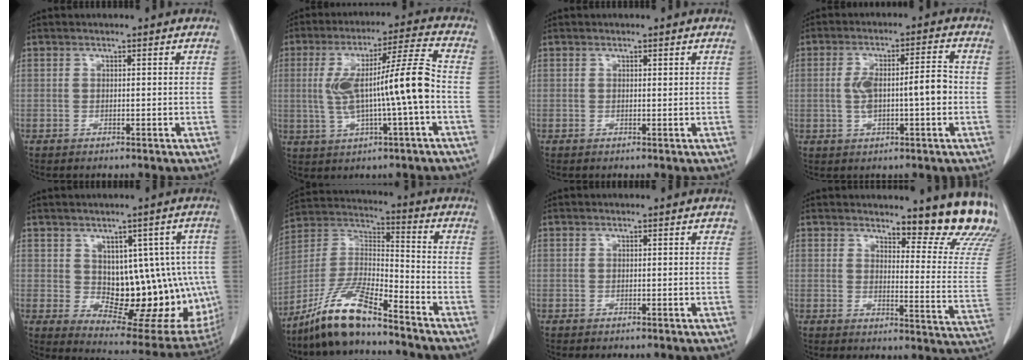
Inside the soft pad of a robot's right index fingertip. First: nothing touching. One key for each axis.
{"total": 12.5, "fx": -0.8, "fy": 0.3, "fz": 12.5, "tx": -0.231, "ty": 0.023, "tz": -0.011}
{"total": 0.0}
{"total": 7.5, "fx": -0.6, "fy": 1.8, "fz": 7.3, "tx": -0.140, "ty": 0.023, "tz": -0.005}
{"total": 16.2, "fx": -0.2, "fy": 8.2, "fz": 14.0, "tx": -0.148, "ty": 0.013, "tz": 0.025}
{"total": 12.3, "fx": -9.6, "fy": 1.5, "fz": 7.5, "tx": -0.159, "ty": -0.003, "tz": -0.186}
{"total": 0.7, "fx": 0.2, "fy": 0.3, "fz": 0.6, "tx": -0.007, "ty": 0.002, "tz": 0.002}
{"total": 13.6, "fx": 12.2, "fy": 1.3, "fz": 5.7, "tx": -0.052, "ty": -0.099, "tz": 0.126}